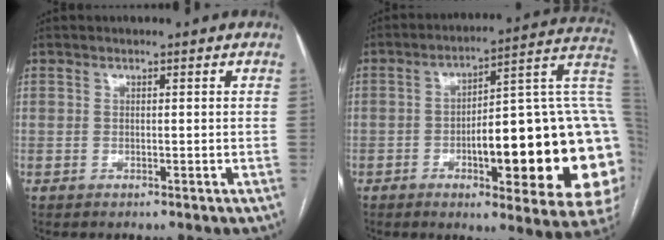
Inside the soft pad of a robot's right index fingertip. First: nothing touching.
{"total": 27.8, "force": [-3.3, 5.6, 27.0], "torque": [-0.276, 0.026, -0.042]}